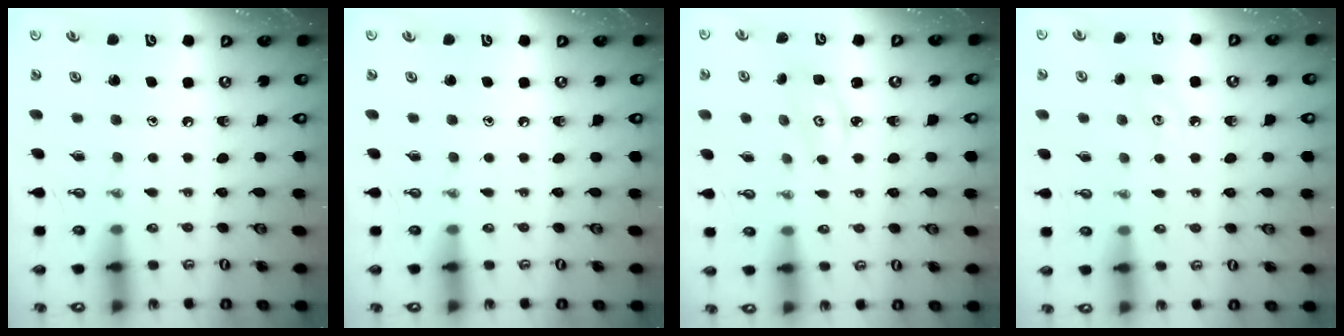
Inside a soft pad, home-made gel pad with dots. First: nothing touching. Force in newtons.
{"total": 0.0}
{"total": 2.7, "press": 2.6, "slide": 0.3}
{"total": 5.1, "press": 5.1, "slide": 0.8}